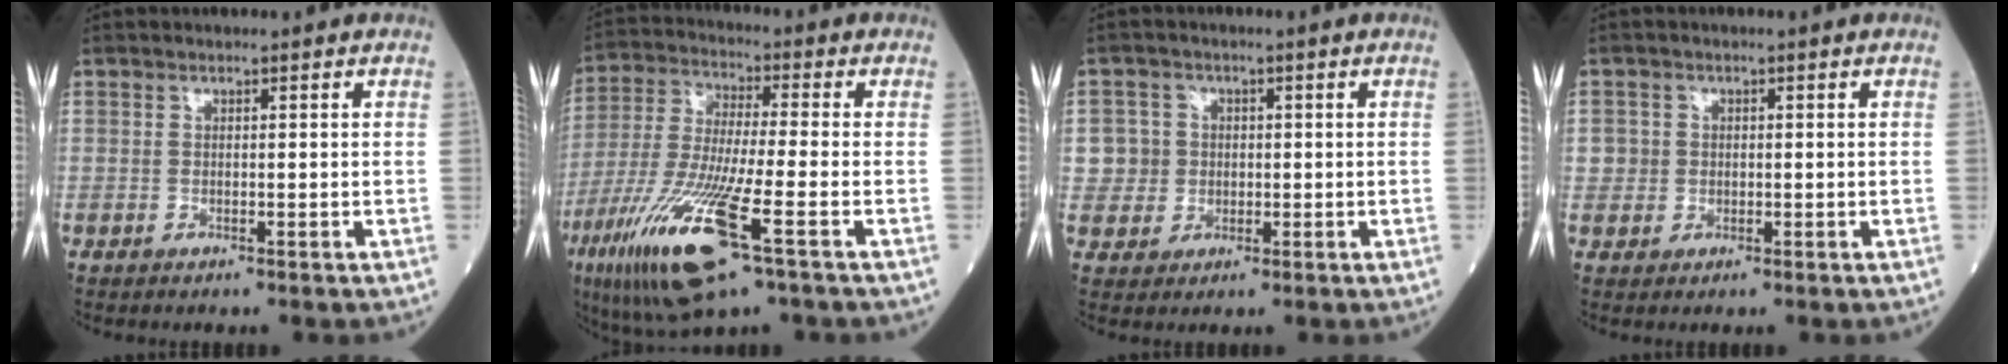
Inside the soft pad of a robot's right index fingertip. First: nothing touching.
{"total": 16.7, "force": [-7.7, 1.7, 14.7], "torque": [-0.324, -0.041, -0.142]}
{"total": 4.4, "force": [0.4, 4.4, 0.1], "torque": [0.011, 0.010, 0.007]}
{"total": 2.2, "force": [0.1, 2.1, 0.2], "torque": [0.005, 0.005, 0.000]}